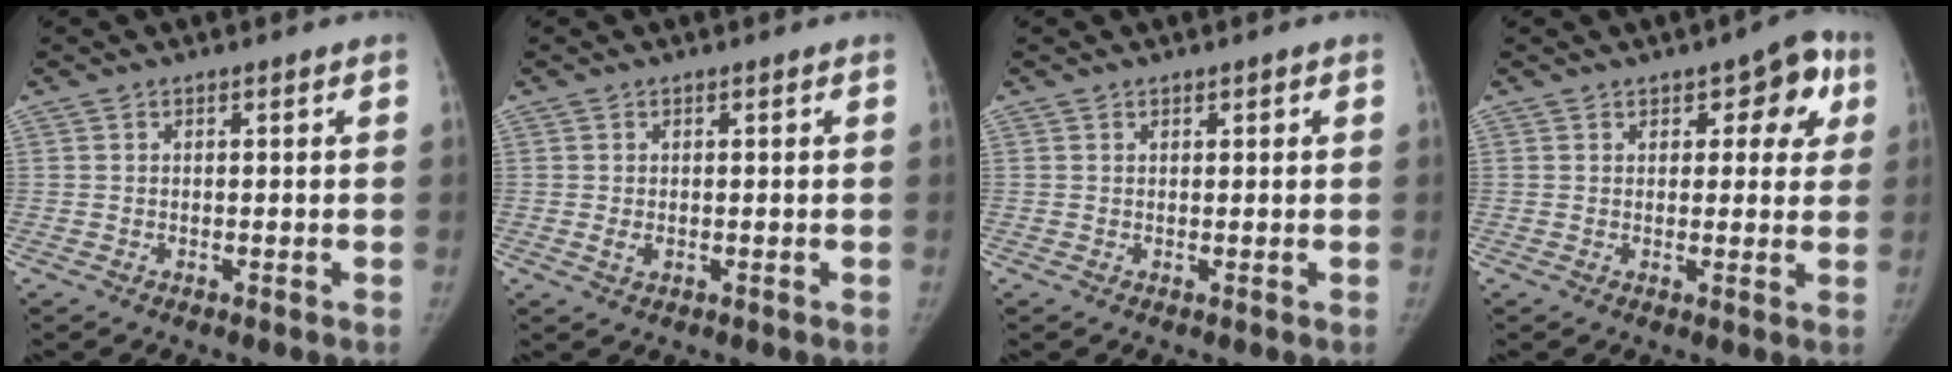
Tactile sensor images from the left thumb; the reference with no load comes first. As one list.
[{"total": 1.6, "force": [0.0, 1.0, 1.3], "torque": [-0.023, -0.005, 0.000]}, {"total": 1.0, "force": [0.6, 0.4, 0.7], "torque": [-0.004, -0.001, 0.007]}, {"total": 8.0, "force": [3.2, 4.3, 5.8], "torque": [-0.021, -0.004, 0.030]}]